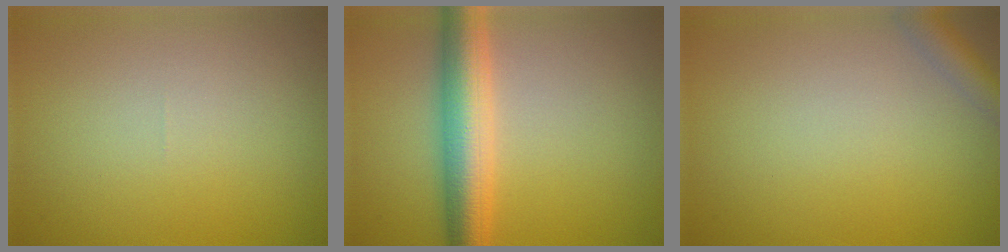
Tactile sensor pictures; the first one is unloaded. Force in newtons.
{"total": 6.1, "press": 6.1, "slide": 0.1}
{"total": 2.3, "press": 2.3, "slide": 0.1}